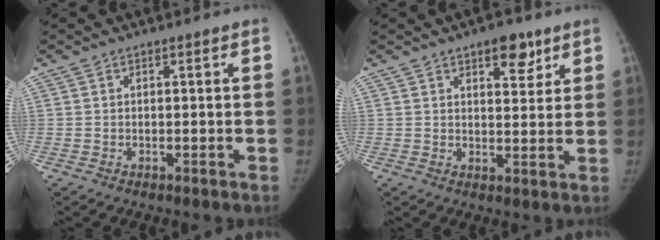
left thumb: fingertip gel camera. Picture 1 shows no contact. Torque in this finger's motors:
{"motor_torque": [0.28, -0.02, 0.70, -0.60, 0.16]}